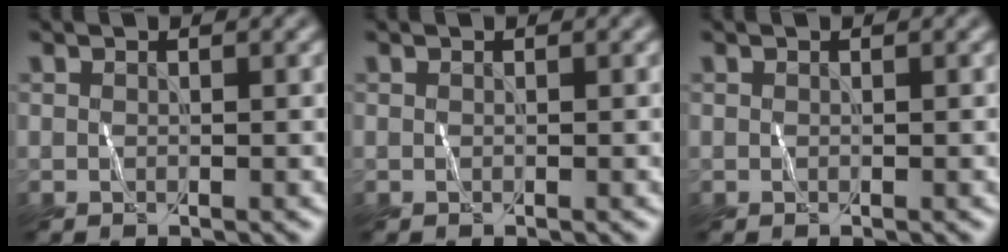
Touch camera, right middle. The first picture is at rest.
{"total": 0.0}
{"total": 0.0}